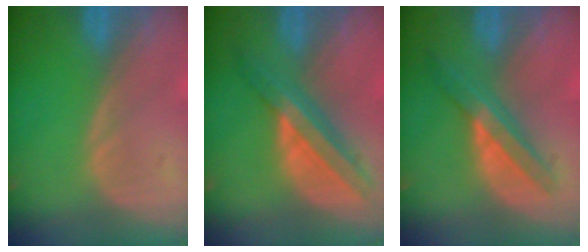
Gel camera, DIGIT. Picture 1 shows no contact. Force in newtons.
{"total": 8.1, "press": 6.9, "slide": 4.4}
{"total": 7.0, "press": 5.9, "slide": 3.7}